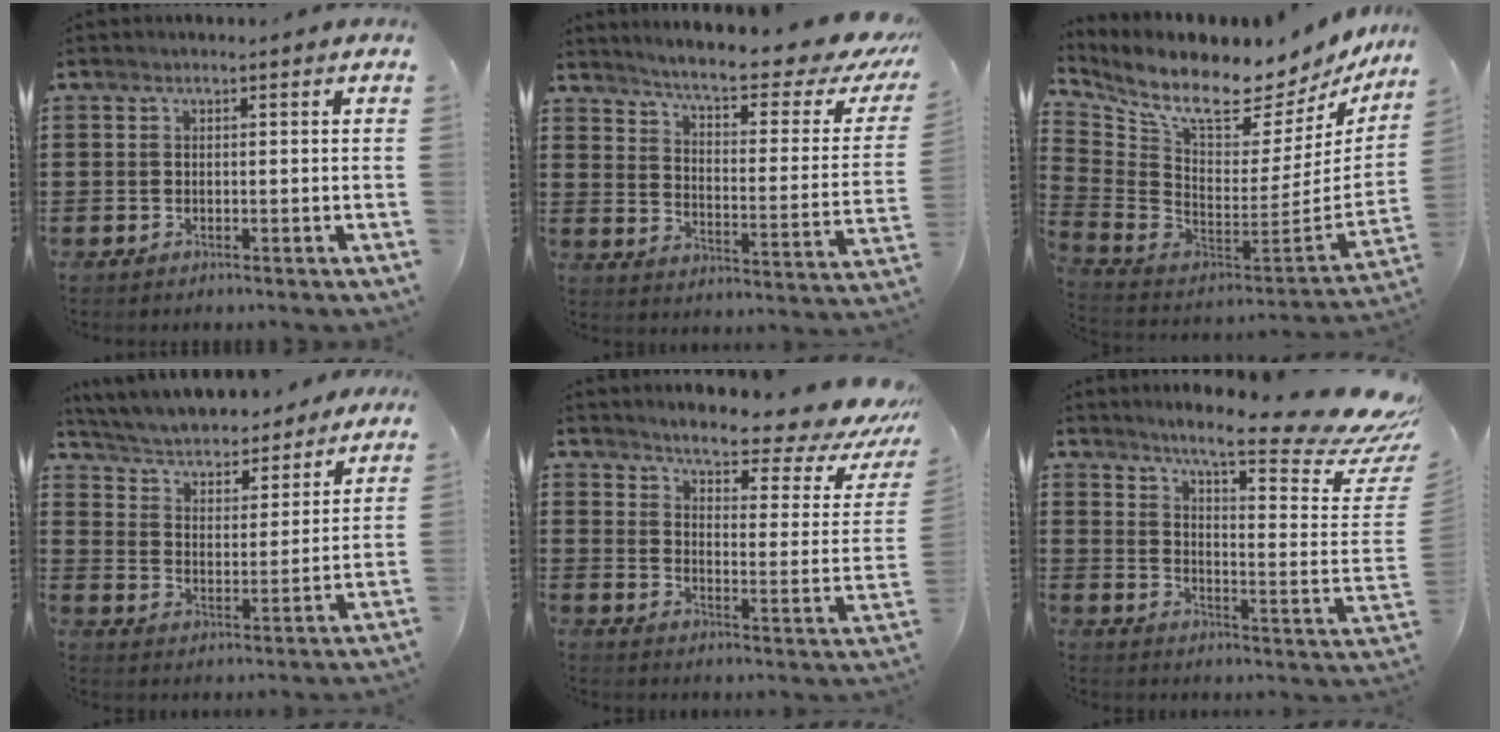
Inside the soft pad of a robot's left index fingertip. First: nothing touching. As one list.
[{"total": 7.4, "force": [6.0, 0.2, 4.3], "torque": [-0.092, -0.048, 0.093]}, {"total": 7.9, "force": [6.7, 1.4, 4.0], "torque": [-0.100, -0.077, 0.107]}, {"total": 4.5, "force": [4.3, 0.6, 1.3], "torque": [-0.047, -0.032, 0.068]}, {"total": 6.3, "force": [5.6, 0.3, 2.9], "torque": [-0.061, -0.050, 0.088]}, {"total": 11.9, "force": [9.5, 0.9, 7.0], "torque": [-0.127, -0.077, 0.154]}]